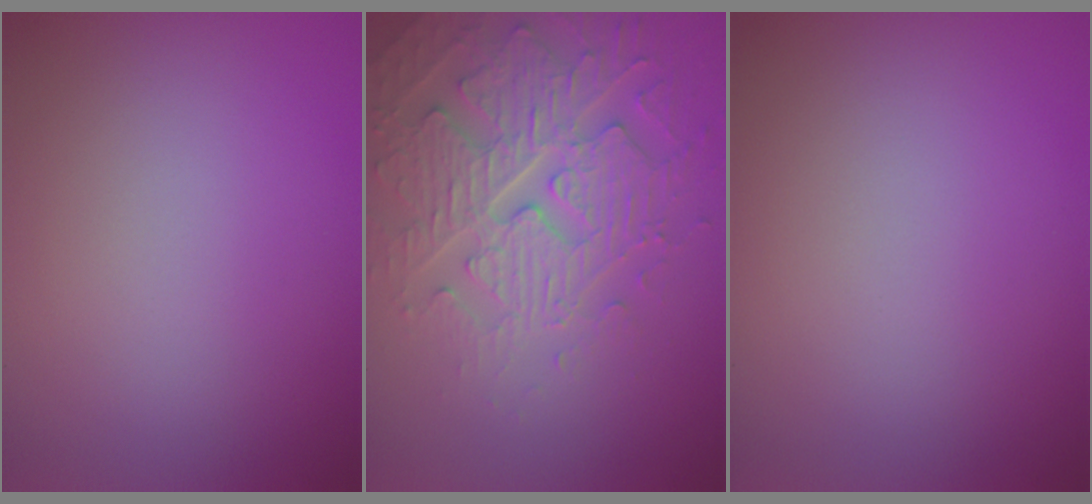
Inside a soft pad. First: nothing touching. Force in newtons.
{"total": 5.0, "press": 4.9, "slide": 1.1}
{"total": 0.0}